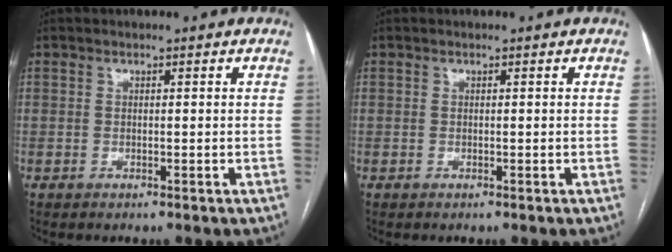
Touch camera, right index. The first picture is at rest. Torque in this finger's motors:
{"motor_torque": [0.00, 0.00, 0.00, 0.00]}